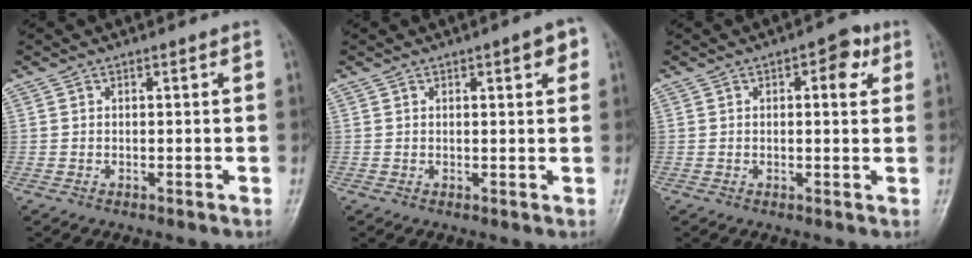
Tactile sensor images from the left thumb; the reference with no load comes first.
{"total": 3.5, "force": [1.6, 1.1, 3.0], "torque": [-0.030, -0.001, 0.016]}
{"total": 4.7, "force": [1.7, 2.2, 3.7], "torque": [-0.032, 0.001, 0.014]}